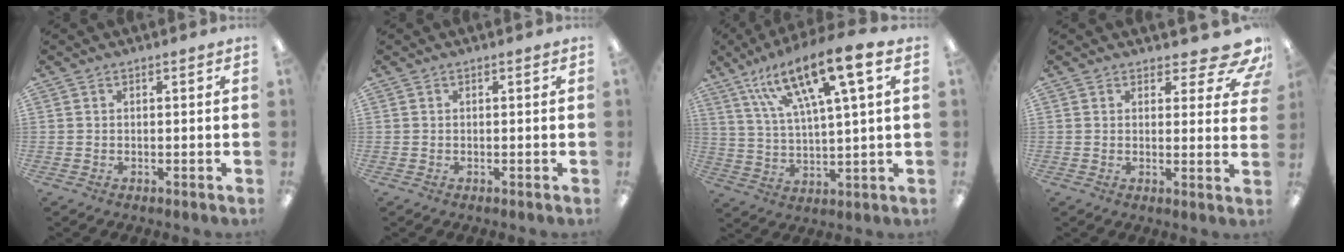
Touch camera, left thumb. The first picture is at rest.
{"total": 0.0}
{"total": 16.4, "force": [9.9, 4.1, 12.4], "torque": [-0.228, -0.044, 0.161]}
{"total": 8.0, "force": [5.8, 2.9, 4.6], "torque": [-0.050, -0.039, 0.101]}